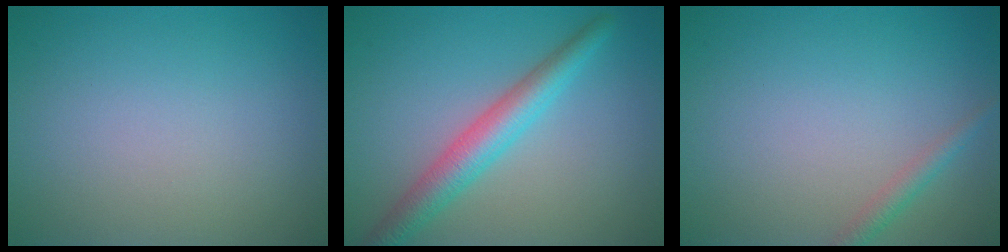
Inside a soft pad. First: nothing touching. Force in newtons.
{"total": 4.2, "press": 4.2, "slide": 0.1}
{"total": 1.4, "press": 1.4, "slide": 0.1}